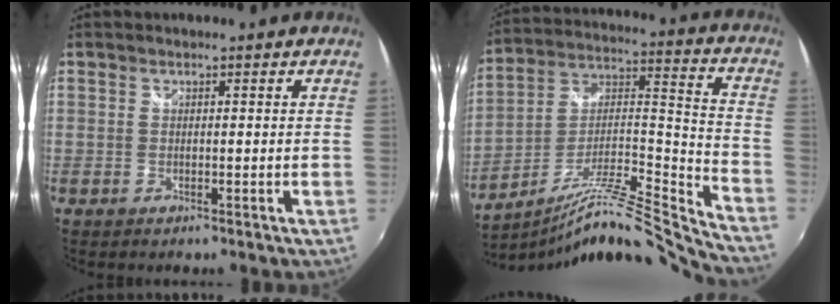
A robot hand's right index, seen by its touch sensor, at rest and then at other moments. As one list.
[{"total": 19.7, "force": [-17.7, -1.2, 8.5], "torque": [-0.118, 0.000, -0.299]}]